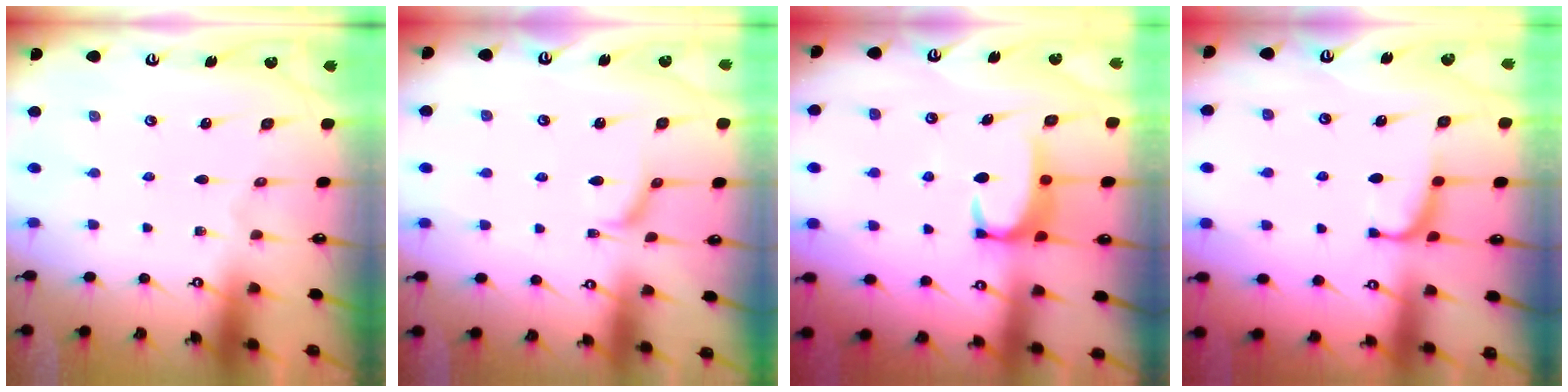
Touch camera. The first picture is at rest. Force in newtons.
{"total": 1.3, "press": 1.2, "slide": 0.5}
{"total": 3.1, "press": 3.1, "slide": 0.4}
{"total": 0.8, "press": 0.6, "slide": 0.5}